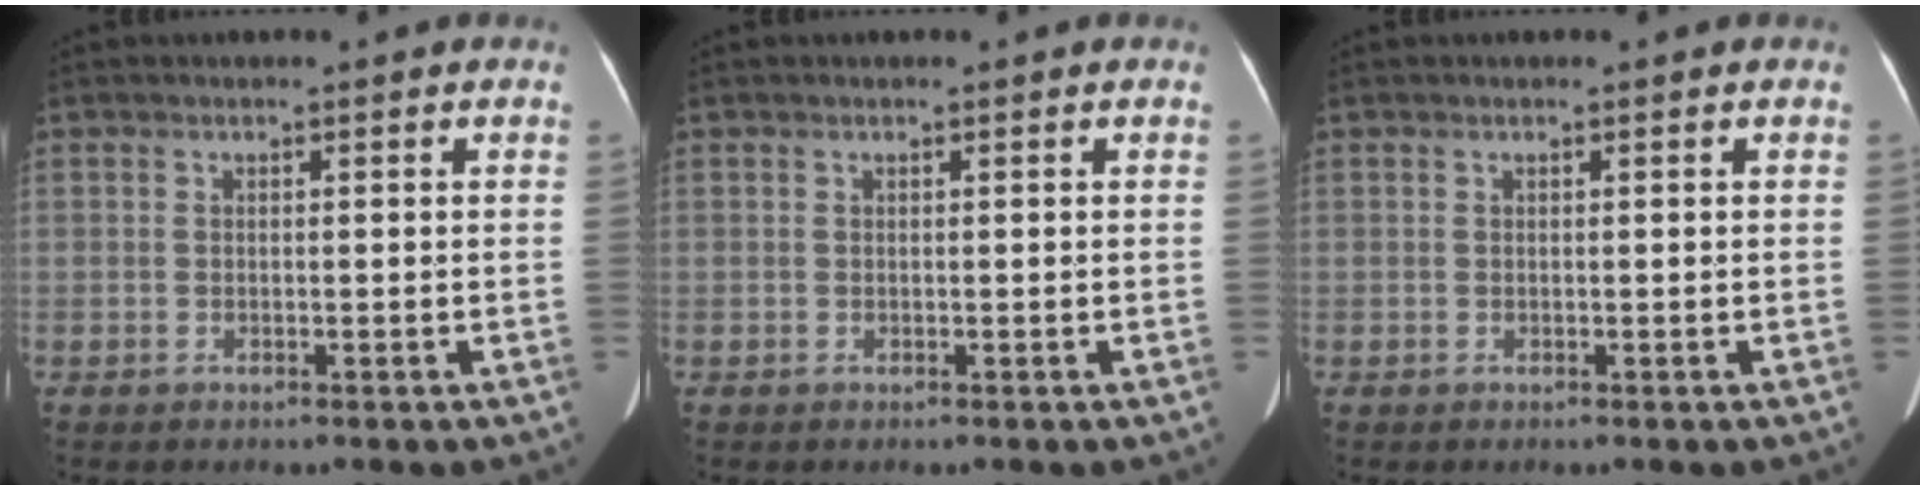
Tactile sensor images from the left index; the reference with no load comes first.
{"total": 0.0}
{"total": 0.0}